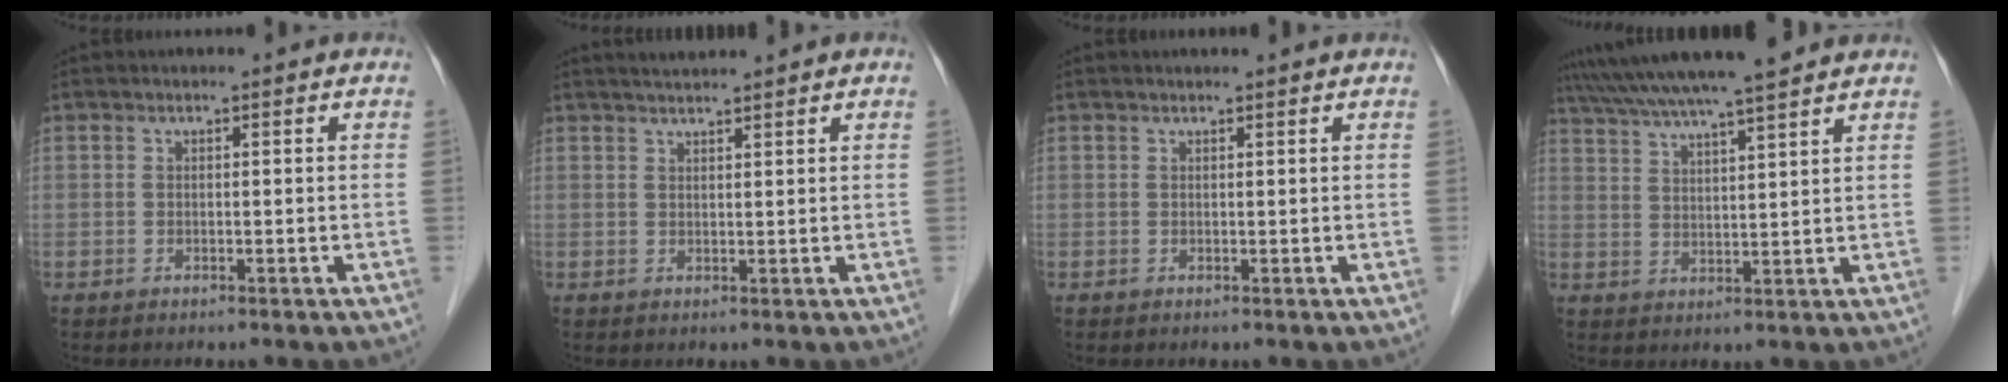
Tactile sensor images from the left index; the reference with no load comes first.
{"total": 3.5, "force": [3.2, -0.2, 1.3], "torque": [-0.019, 0.022, 0.055]}
{"total": 1.8, "force": [1.8, 0.0, 0.3], "torque": [-0.009, 0.009, 0.023]}
{"total": 15.0, "force": [13.1, 0.2, 7.4], "torque": [-0.134, 0.034, 0.200]}